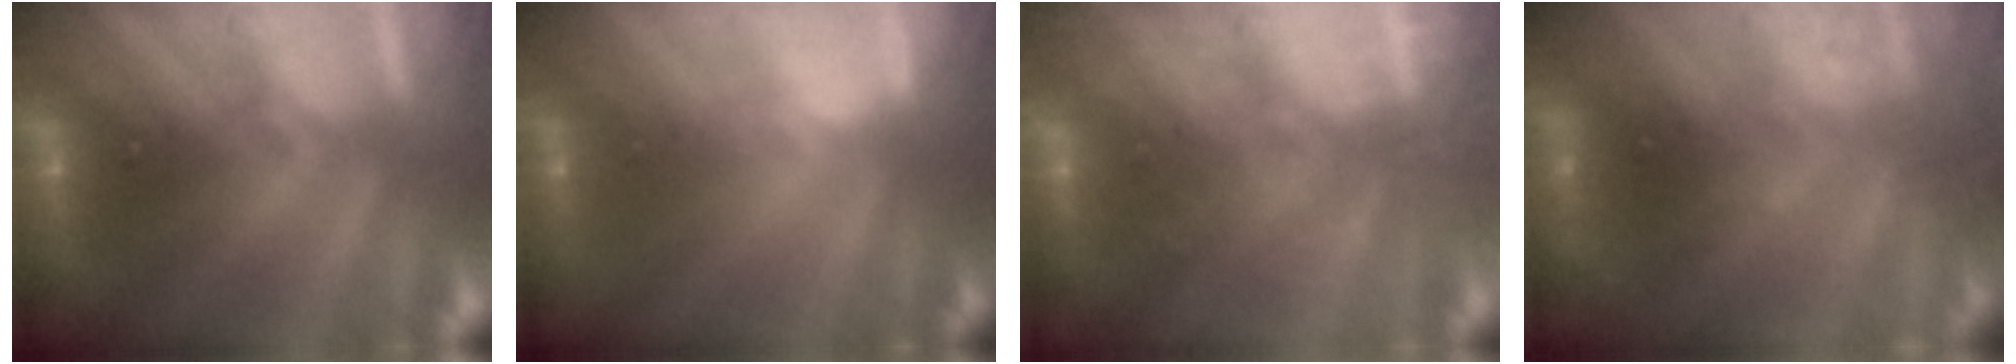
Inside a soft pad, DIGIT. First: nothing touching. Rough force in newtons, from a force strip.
{"total": 2.9}
{"total": 1.9}
{"total": 2.2}